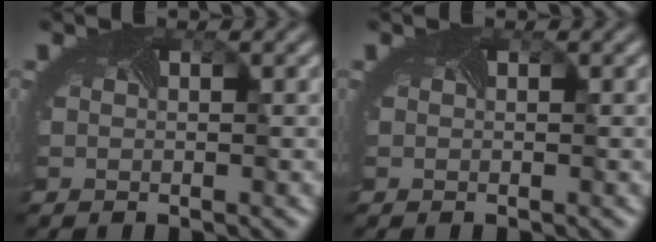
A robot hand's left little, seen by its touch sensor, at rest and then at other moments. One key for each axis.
{"total": 0.0}